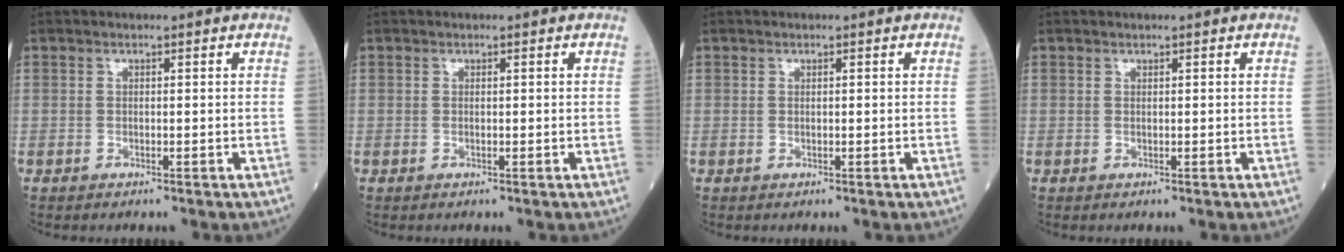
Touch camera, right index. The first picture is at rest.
{"total": 0.0}
{"total": 0.0}
{"total": 0.0}